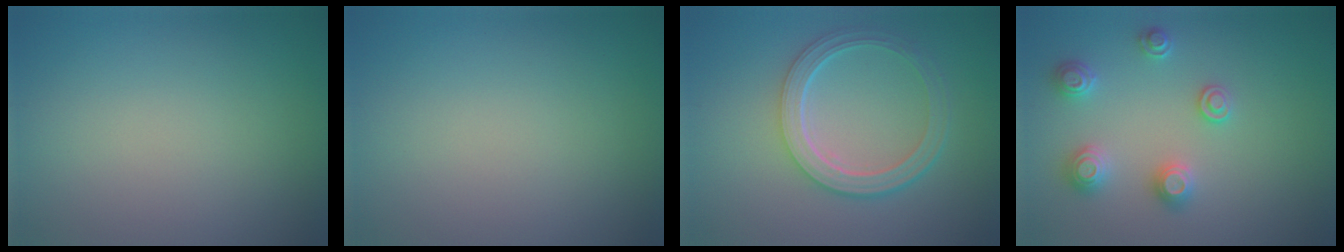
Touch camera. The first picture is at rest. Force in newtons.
{"total": 0.0}
{"total": 5.0, "press": 3.7, "slide": 3.4}
{"total": 2.8, "press": 2.8, "slide": 0.5}